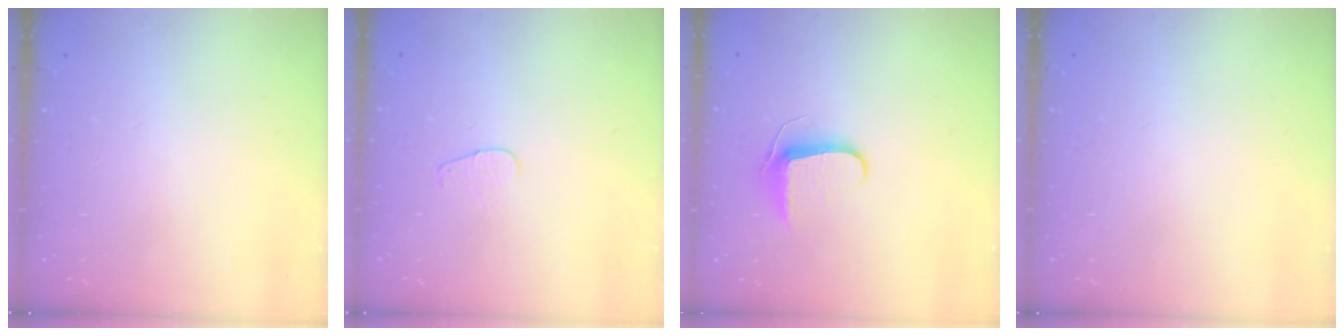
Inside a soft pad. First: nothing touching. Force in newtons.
{"total": 3.4, "press": 3.4, "slide": 0.4}
{"total": 7.7, "press": 7.6, "slide": 0.8}
{"total": 0.0}